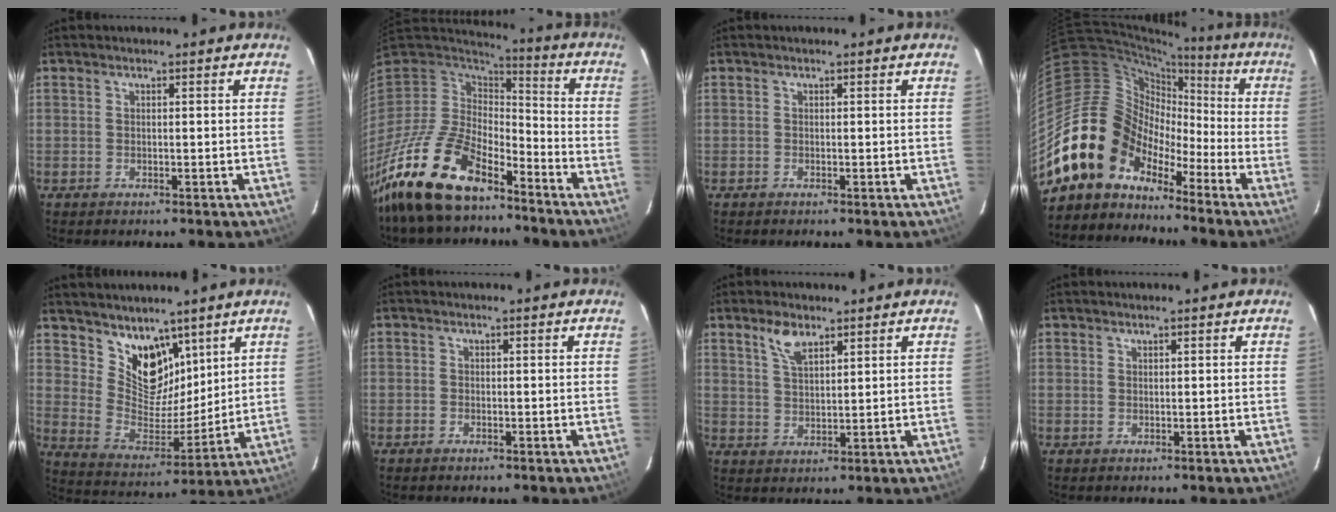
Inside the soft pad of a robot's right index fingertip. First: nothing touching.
{"total": 20.1, "force": [-14.5, 8.0, 11.4], "torque": [-0.250, -0.029, -0.271]}
{"total": 0.0}
{"total": 13.9, "force": [-10.2, 8.9, 3.1], "torque": [-0.066, 0.033, -0.198]}
{"total": 12.0, "force": [8.2, 7.1, 5.0], "torque": [-0.087, -0.007, 0.163]}
{"total": 0.6, "force": [-0.5, 0.3, 0.1], "torque": [-0.003, 0.000, -0.011]}
{"total": 4.9, "force": [3.3, 2.0, 3.0], "torque": [-0.055, 0.004, 0.064]}
{"total": 0.7, "force": [0.4, 0.5, -0.1], "torque": [0.002, 0.002, 0.007]}